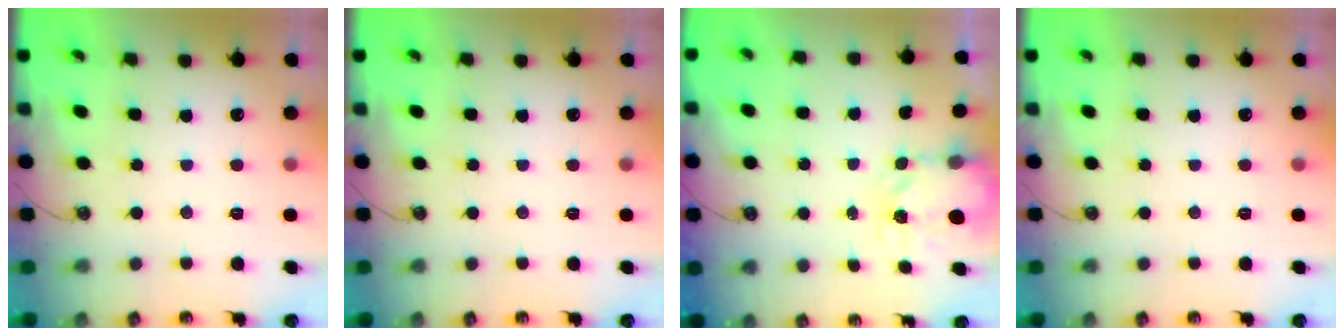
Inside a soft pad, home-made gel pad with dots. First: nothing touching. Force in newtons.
{"total": 0.0}
{"total": 3.7, "press": 3.6, "slide": 0.5}
{"total": 0.0}